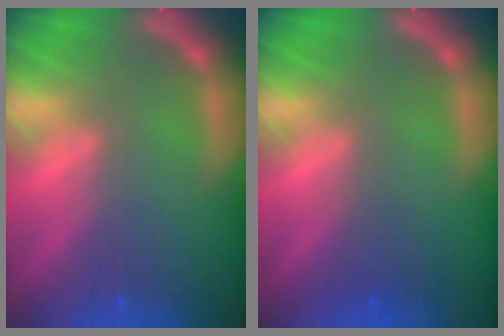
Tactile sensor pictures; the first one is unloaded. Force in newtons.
{"total": 1.0}